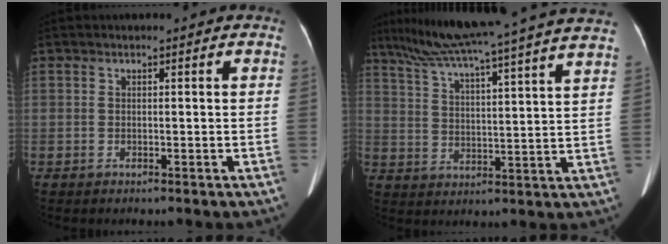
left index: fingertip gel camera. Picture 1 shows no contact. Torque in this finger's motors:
{"motor_torque": [0.33, -0.61, 0.12, 0.15]}